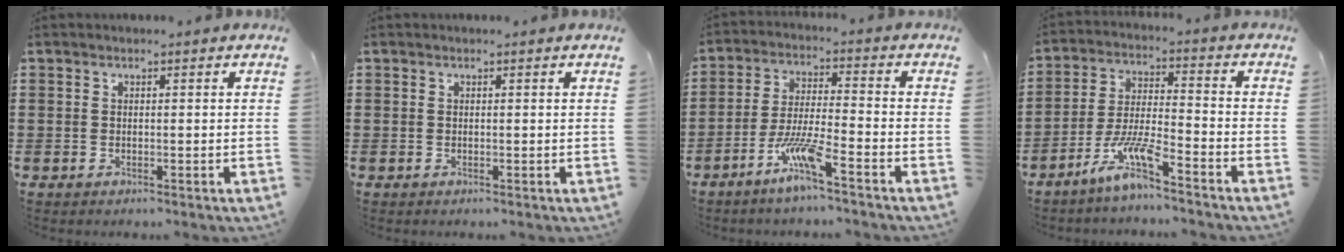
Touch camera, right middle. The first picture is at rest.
{"total": 0.0}
{"total": 7.2, "force": [-4.9, 0.4, 5.4], "torque": [-0.114, -0.012, -0.093]}
{"total": 8.1, "force": [-6.1, 0.7, 5.3], "torque": [-0.112, -0.009, -0.119]}